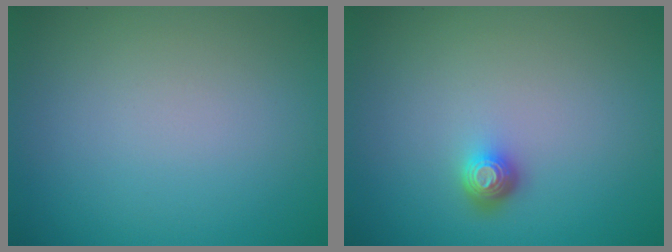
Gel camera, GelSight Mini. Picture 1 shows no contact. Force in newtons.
{"total": 1.7, "press": 1.3, "slide": 1.1}